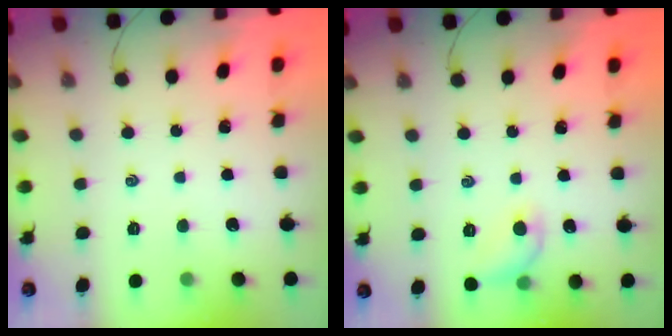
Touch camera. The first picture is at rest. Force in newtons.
{"total": 7.8, "press": 7.7, "slide": 1.0}